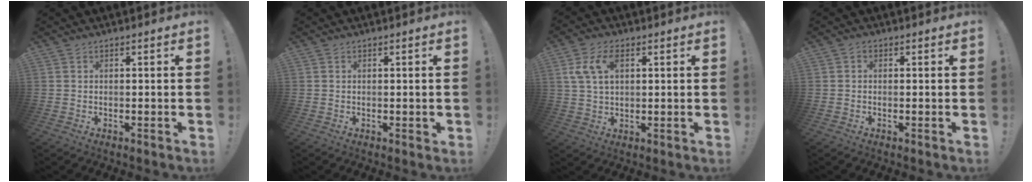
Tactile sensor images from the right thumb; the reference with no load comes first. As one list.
[{"total": 0.7, "force": [0.3, 0.5, 0.4], "torque": [-0.001, -0.001, 0.004]}, {"total": 8.3, "force": [2.8, 5.2, 5.9], "torque": [-0.116, 0.003, 0.052]}, {"total": 0.9, "force": [-0.5, 0.6, 0.3], "torque": [-0.010, 0.005, -0.009]}]